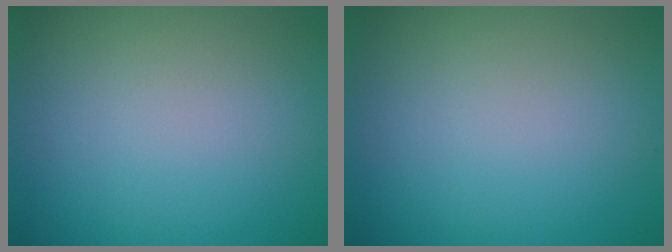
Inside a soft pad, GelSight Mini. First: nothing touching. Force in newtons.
{"total": 0.0}